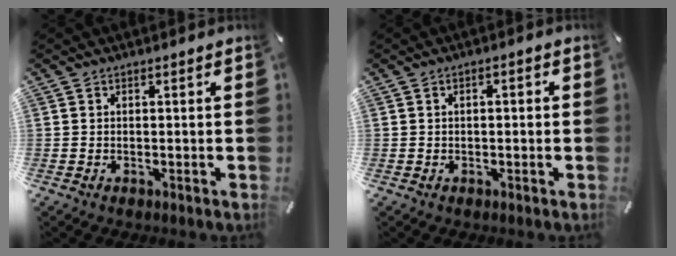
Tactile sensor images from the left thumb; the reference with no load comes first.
{"total": 1.4, "force": [-0.4, 0.7, 1.1], "torque": [-0.020, 0.003, -0.008]}